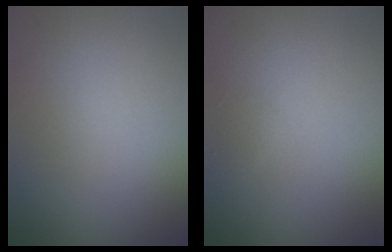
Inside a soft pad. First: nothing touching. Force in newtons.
{"total": 0.6, "press": 0.6, "slide": 0.1}